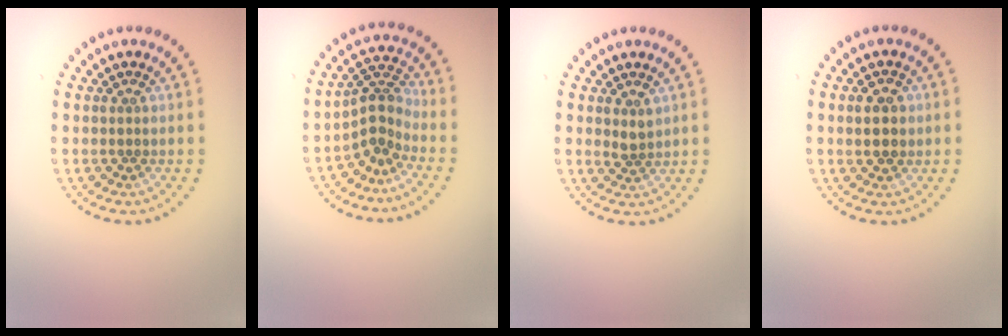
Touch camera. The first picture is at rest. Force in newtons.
{"total": 2.9, "press": 1.9, "slide": 2.2}
{"total": 1.3, "press": 1.1, "slide": 0.7}
{"total": 2.5, "press": 2.5, "slide": 0.3}